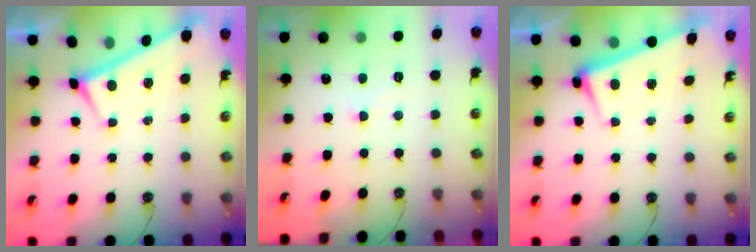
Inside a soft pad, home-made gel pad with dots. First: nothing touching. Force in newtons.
{"total": 2.0, "press": 2.0, "slide": 0.5}
{"total": 2.6, "press": 2.4, "slide": 1.0}